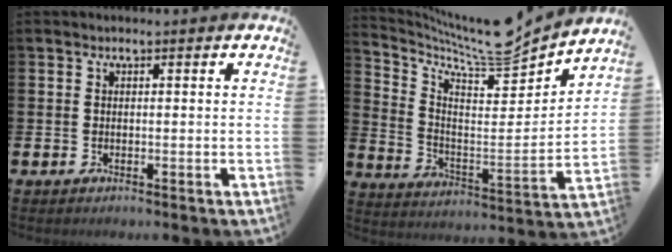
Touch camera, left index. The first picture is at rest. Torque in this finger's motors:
{"motor_torque": [0.09, -2.05, 0.06, 0.00]}